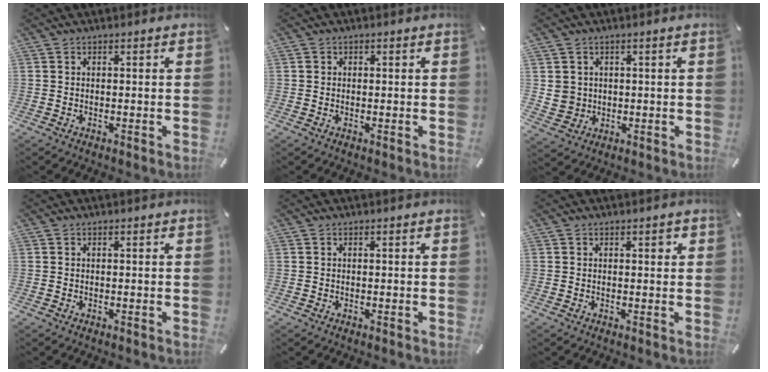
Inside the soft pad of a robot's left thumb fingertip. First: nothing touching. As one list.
[{"total": 0.7, "force": [0.0, 0.6, 0.1], "torque": [-0.001, 0.005, -0.001]}, {"total": 4.6, "force": [0.9, 4.5, 0.5], "torque": [-0.020, 0.003, 0.017]}, {"total": 0.0}, {"total": 0.0}, {"total": 1.1, "force": [0.4, 0.7, 0.8], "torque": [-0.008, 0.001, 0.005]}]